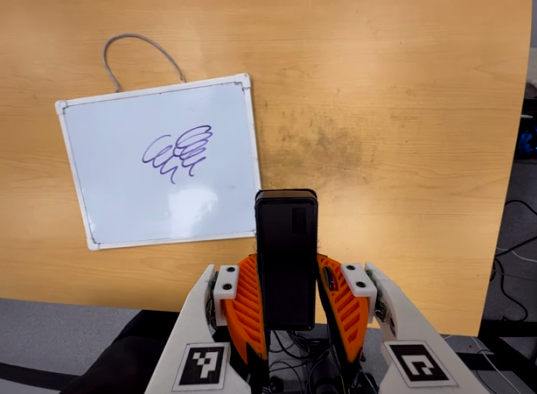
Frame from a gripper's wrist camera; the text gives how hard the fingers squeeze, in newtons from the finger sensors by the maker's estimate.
{"total": 4.5, "left": 3.1, "right": 5.9}